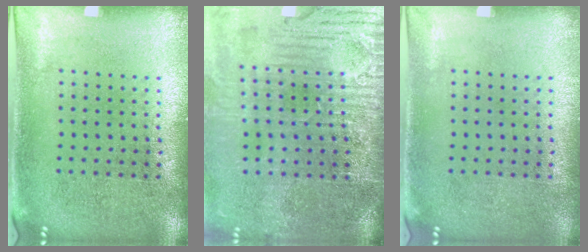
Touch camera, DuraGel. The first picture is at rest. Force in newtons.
{"total": 4.8, "press": 4.2, "slide": 2.4}
{"total": 0.0}